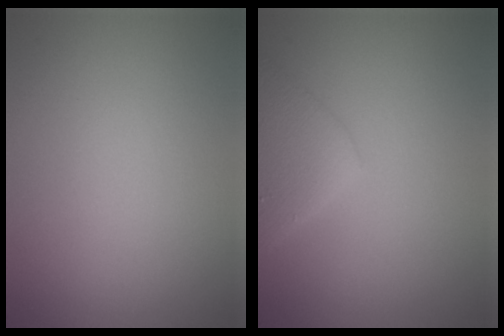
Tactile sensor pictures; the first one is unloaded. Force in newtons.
{"total": 3.5, "press": 3.5, "slide": 0.3}